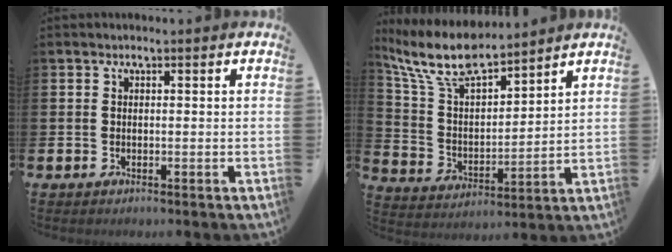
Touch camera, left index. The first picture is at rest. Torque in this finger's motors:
{"motor_torque": [0.78, -0.75, 0.21, 0.21]}